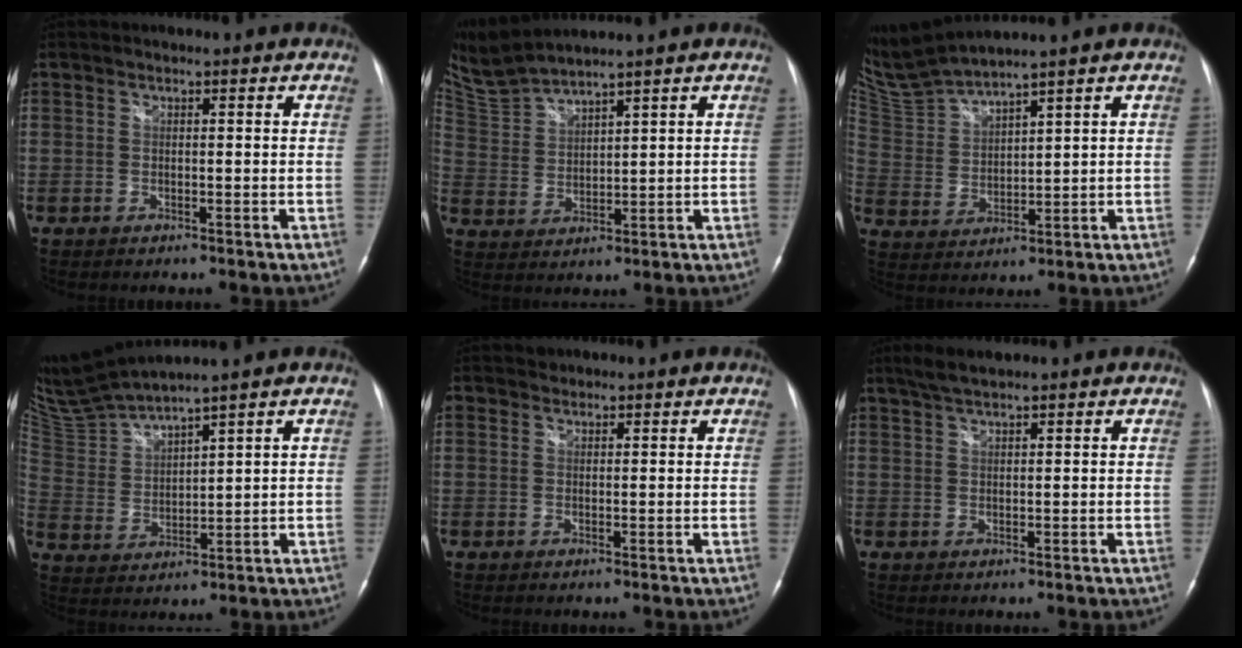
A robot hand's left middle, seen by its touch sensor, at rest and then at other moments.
{"total": 7.1, "force": [6.7, -0.6, 2.3], "torque": [-0.072, 0.009, 0.149]}
{"total": 8.6, "force": [8.2, -1.4, 2.5], "torque": [-0.075, 0.003, 0.180]}
{"total": 9.5, "force": [8.8, -1.2, 3.3], "torque": [-0.086, 0.001, 0.188]}
{"total": 1.1, "force": [0.7, 0.8, -0.1], "torque": [0.005, 0.004, 0.009]}
{"total": 2.7, "force": [2.3, 0.1, 1.5], "torque": [-0.033, 0.007, 0.047]}